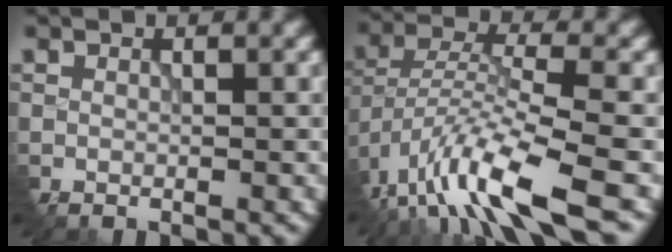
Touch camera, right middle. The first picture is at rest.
{"total": 9.1, "force": [-6.1, 2.2, 6.5], "torque": [-0.125, 0.000, -0.116]}